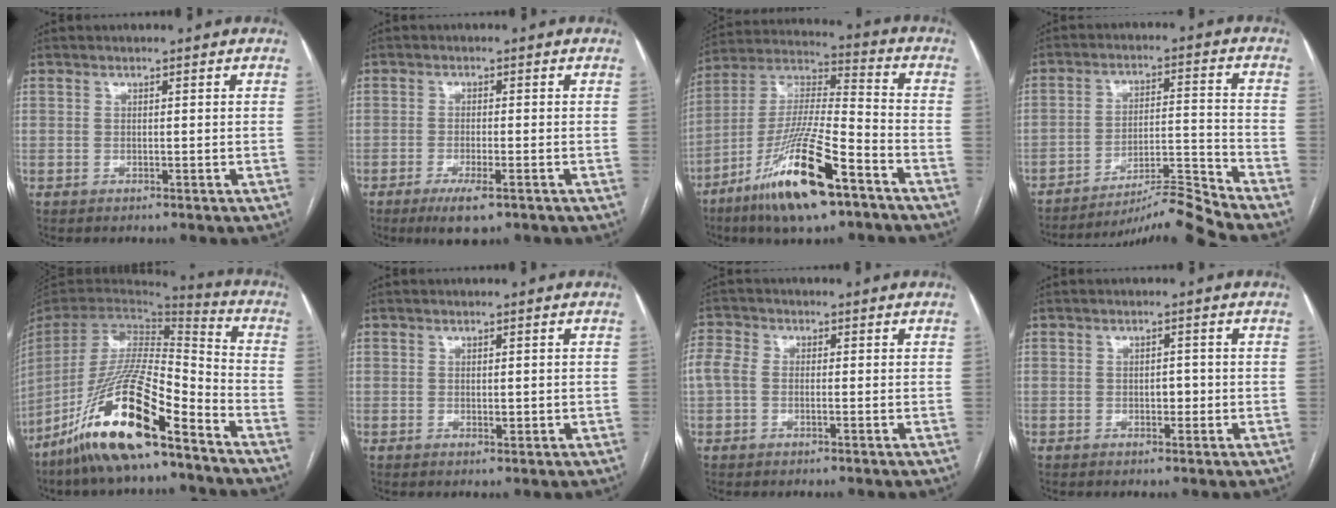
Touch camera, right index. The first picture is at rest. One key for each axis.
{"total": 4.8, "fx": -2.8, "fy": 0.9, "fz": 3.7, "tx": -0.067, "ty": -0.009, "tz": -0.044}
{"total": 18.6, "fx": -10.4, "fy": 2.7, "fz": 15.1, "tx": -0.316, "ty": -0.030, "tz": -0.188}
{"total": 10.1, "fx": -9.3, "fy": -3.7, "fz": 1.4, "tx": -0.014, "ty": 0.026, "tz": -0.160}
{"total": 19.7, "fx": -13.1, "fy": 3.0, "fz": 14.3, "tx": -0.305, "ty": -0.030, "tz": -0.247}
{"total": 1.2, "fx": 0.0, "fy": 0.6, "fz": 1.1, "tx": -0.015, "ty": -0.004, "tz": 0.003}
{"total": 4.3, "fx": -0.1, "fy": 3.1, "fz": 3.1, "tx": -0.086, "ty": 0.021, "tz": -0.008}
{"total": 1.7, "fx": -0.3, "fy": 1.0, "fz": 1.3, "tx": -0.014, "ty": 0.004, "tz": -0.003}